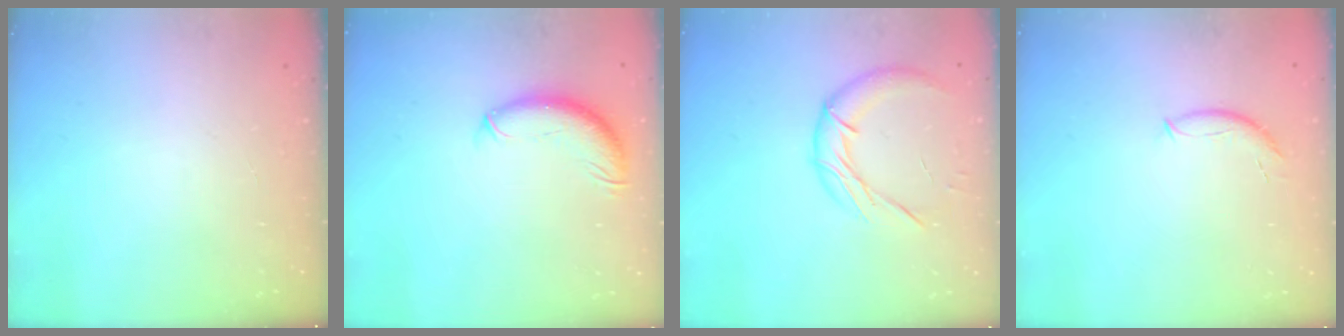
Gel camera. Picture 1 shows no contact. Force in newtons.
{"total": 10.5, "press": 10.3, "slide": 2.0}
{"total": 12.8, "press": 12.7, "slide": 1.5}
{"total": 7.4, "press": 7.4, "slide": 1.0}